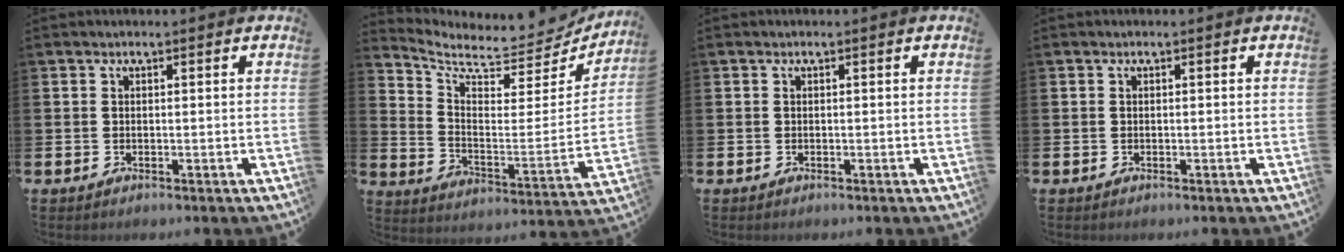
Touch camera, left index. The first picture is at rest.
{"total": 6.7, "force": [6.0, 2.4, 1.9], "torque": [-0.053, -0.060, 0.095]}
{"total": 0.0}
{"total": 0.0}